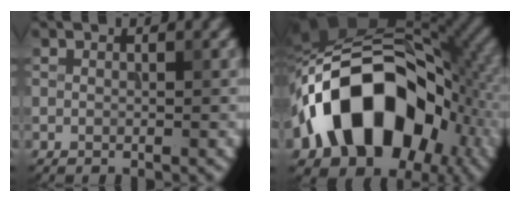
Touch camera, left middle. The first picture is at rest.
{"total": 16.6, "force": [-4.7, 11.2, 11.3], "torque": [-0.171, 0.022, -0.097]}